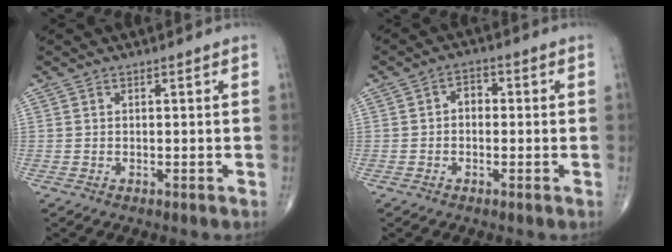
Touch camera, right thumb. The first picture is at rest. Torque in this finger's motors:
{"motor_torque": [-0.22, -0.42, -0.06, -0.09, 0.02]}